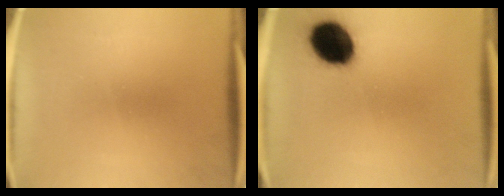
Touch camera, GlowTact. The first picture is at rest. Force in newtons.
{"total": 13.9}